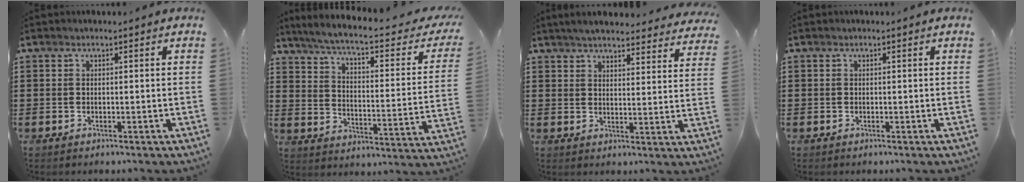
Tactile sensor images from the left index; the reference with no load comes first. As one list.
[{"total": 5.9, "force": [4.6, -0.3, 3.7], "torque": [-0.092, -0.036, 0.071]}, {"total": 4.6, "force": [4.5, 0.2, 1.3], "torque": [-0.042, -0.019, 0.079]}, {"total": 0.0}]